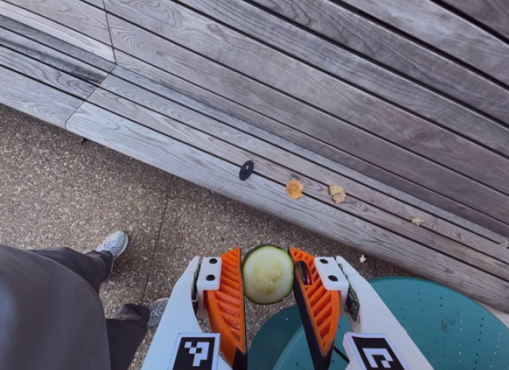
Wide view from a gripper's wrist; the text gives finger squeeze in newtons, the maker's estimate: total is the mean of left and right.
{"total": 8.1, "left": 8.1, "right": 8.1}